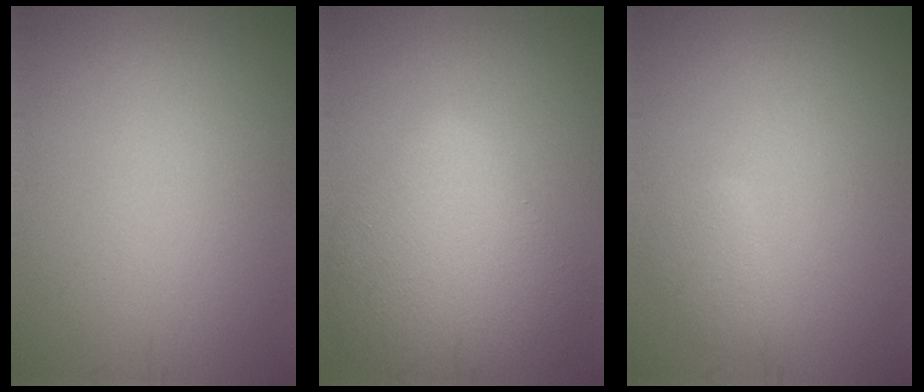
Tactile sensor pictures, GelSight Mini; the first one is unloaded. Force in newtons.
{"total": 6.9, "press": 6.9, "slide": 0.4}
{"total": 1.4, "press": 1.4, "slide": 0.2}